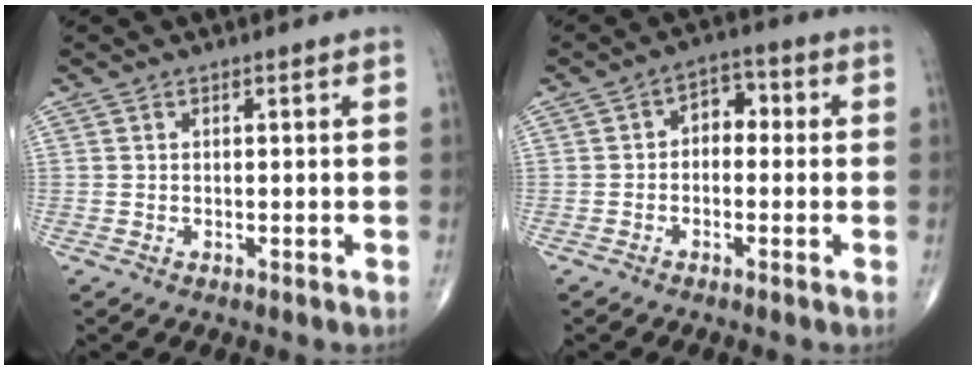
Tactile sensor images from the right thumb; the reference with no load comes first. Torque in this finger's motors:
{"motor_torque": [-0.16, -0.01, 0.40, 0.04, 0.09]}